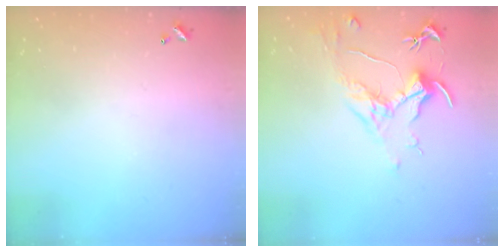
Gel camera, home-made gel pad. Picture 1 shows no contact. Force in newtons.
{"total": 1.6, "press": 1.4, "slide": 0.7}